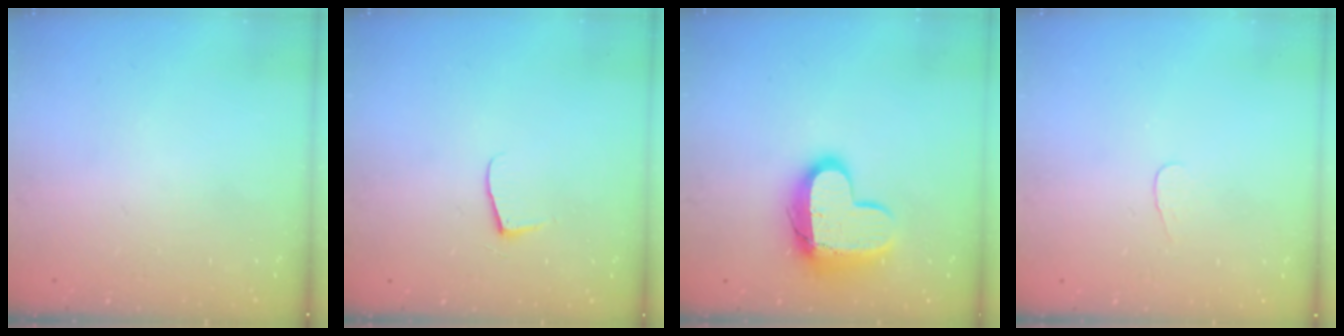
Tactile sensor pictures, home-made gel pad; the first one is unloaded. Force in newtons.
{"total": 5.2, "press": 5.2, "slide": 0.5}
{"total": 14.1, "press": 14.1, "slide": 1.1}
{"total": 2.8, "press": 2.7, "slide": 0.3}